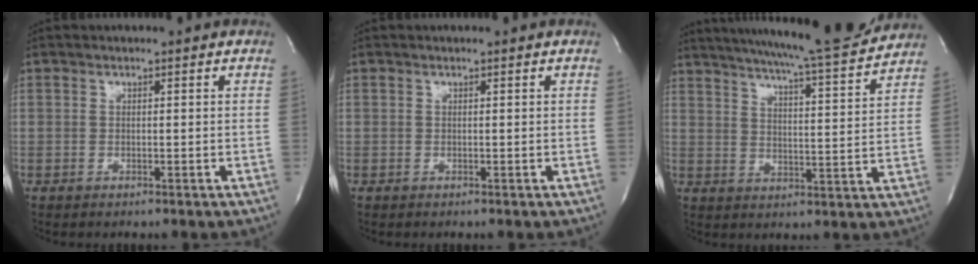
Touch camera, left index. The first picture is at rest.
{"total": 0.0}
{"total": 18.9, "force": [17.2, 0.4, 7.7], "torque": [-0.126, -0.032, 0.232]}